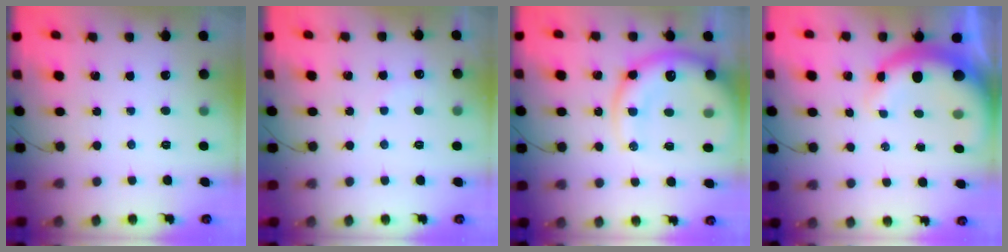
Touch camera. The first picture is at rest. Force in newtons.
{"total": 5.5, "press": 5.4, "slide": 0.9}
{"total": 18.2, "press": 17.7, "slide": 4.0}
{"total": 8.8, "press": 8.6, "slide": 2.1}